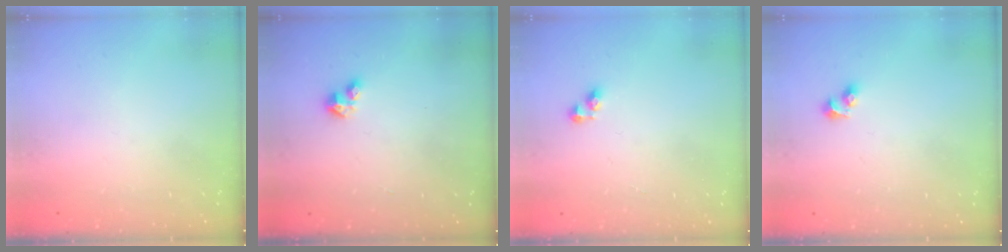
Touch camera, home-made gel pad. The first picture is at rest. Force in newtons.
{"total": 2.9, "press": 2.8, "slide": 0.6}
{"total": 3.4, "press": 3.4, "slide": 0.4}
{"total": 3.5, "press": 3.0, "slide": 1.8}